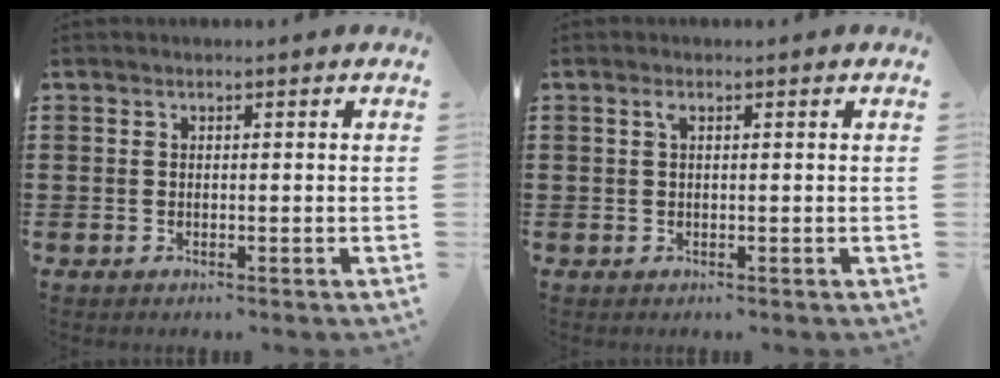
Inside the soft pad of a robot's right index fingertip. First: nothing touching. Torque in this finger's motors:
{"motor_torque": [0.17, -0.12, 0.02, 0.02]}